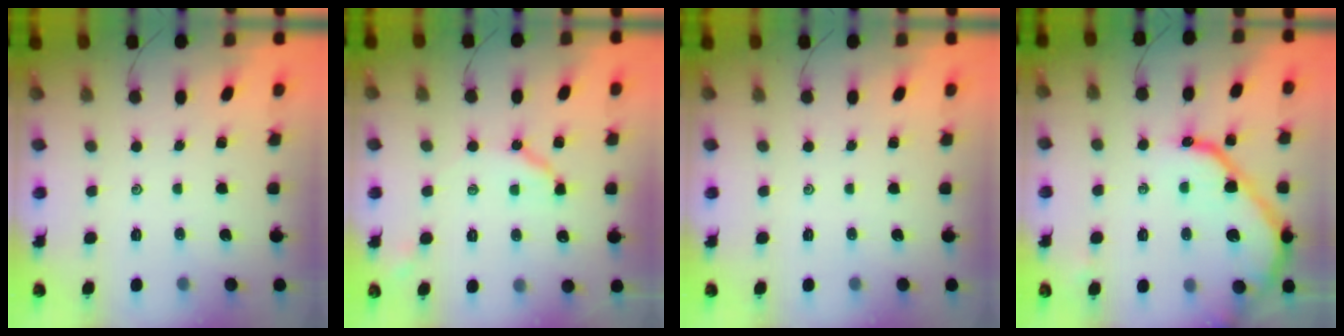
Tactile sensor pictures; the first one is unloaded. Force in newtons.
{"total": 5.7, "press": 5.7, "slide": 0.8}
{"total": 0.0}
{"total": 14.9, "press": 14.9, "slide": 1.5}